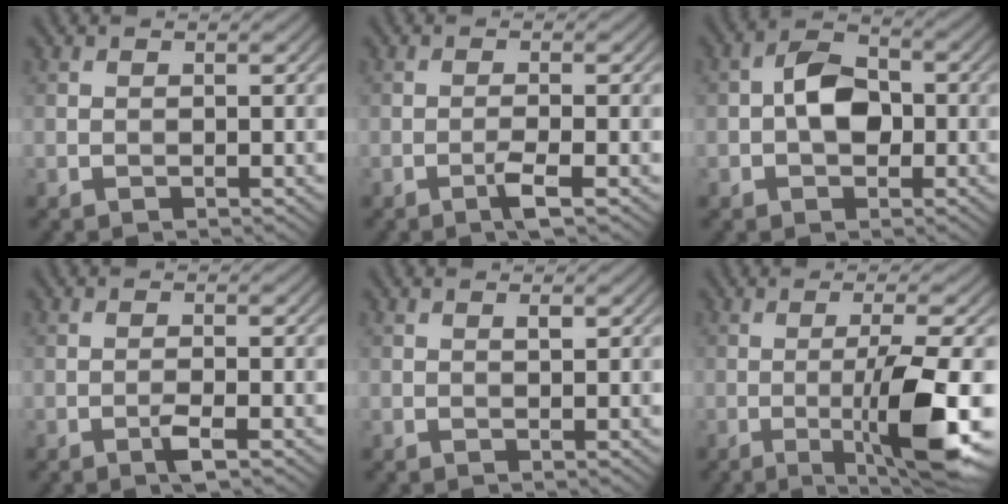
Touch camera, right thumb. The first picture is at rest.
{"total": 2.4, "force": [-1.2, 0.0, 2.0], "torque": [-0.039, 0.006, -0.028]}
{"total": 5.1, "force": [-0.5, 3.4, 3.7], "torque": [-0.064, 0.007, -0.017]}
{"total": 2.0, "force": [-1.1, 0.2, 1.7], "torque": [-0.031, 0.004, -0.021]}
{"total": 0.8, "force": [0.4, 0.1, 0.7], "torque": [-0.012, -0.001, 0.008]}
{"total": 10.6, "force": [-2.6, 1.5, 10.1], "torque": [-0.157, 0.003, -0.041]}